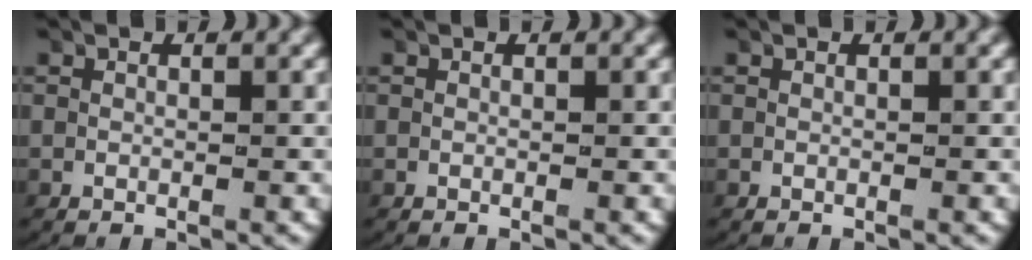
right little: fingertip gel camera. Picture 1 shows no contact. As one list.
[{"total": 0.0}, {"total": 0.0}]